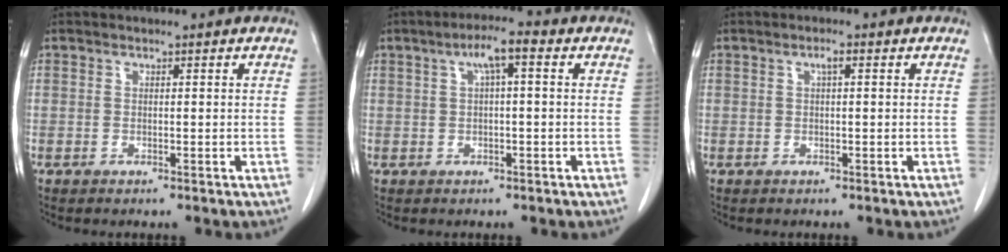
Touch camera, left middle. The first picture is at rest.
{"total": 4.3, "force": [1.4, 0.6, 4.0], "torque": [-0.073, 0.017, 0.022]}
{"total": 1.2, "force": [0.4, 0.2, 1.1], "torque": [-0.020, 0.003, 0.005]}